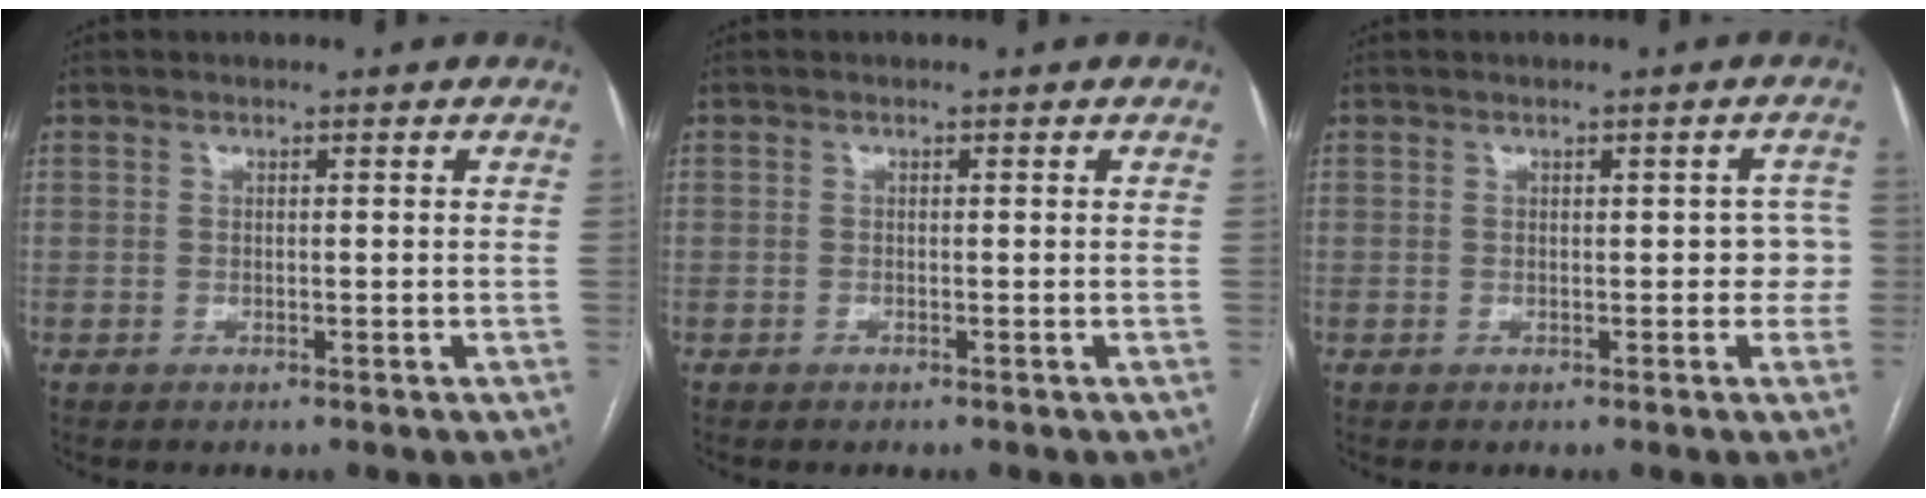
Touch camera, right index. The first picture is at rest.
{"total": 0.0}
{"total": 3.0, "force": [-0.1, 1.9, 2.3], "torque": [-0.010, 0.025, 0.000]}